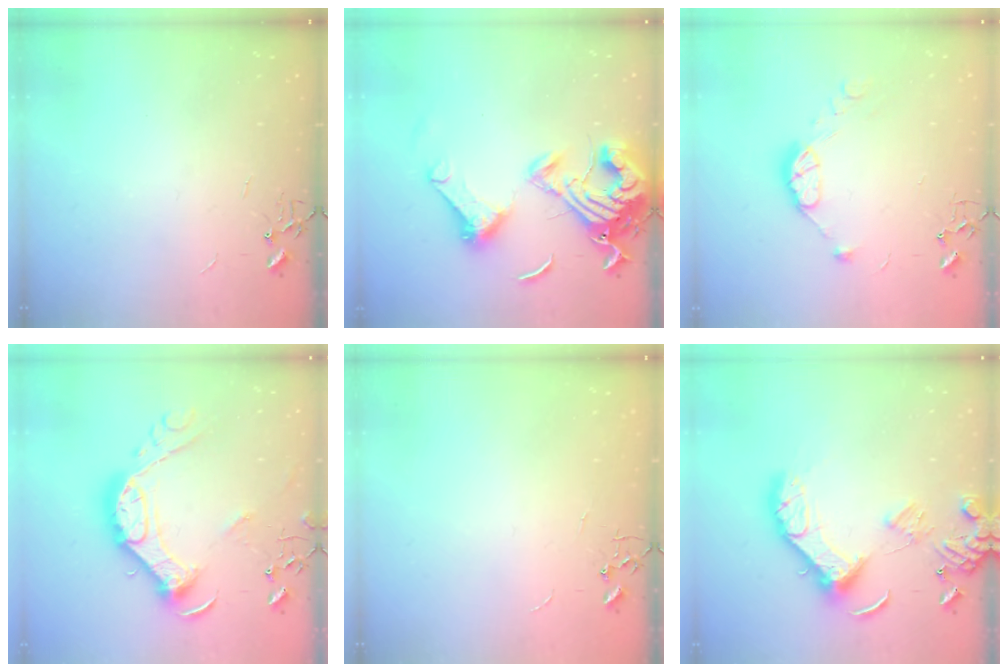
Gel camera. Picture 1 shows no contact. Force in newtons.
{"total": 19.7, "press": 19.6, "slide": 2.2}
{"total": 9.7, "press": 9.7, "slide": 0.7}
{"total": 18.4, "press": 18.3, "slide": 1.6}
{"total": 0.0}
{"total": 15.1, "press": 15.0, "slide": 1.8}